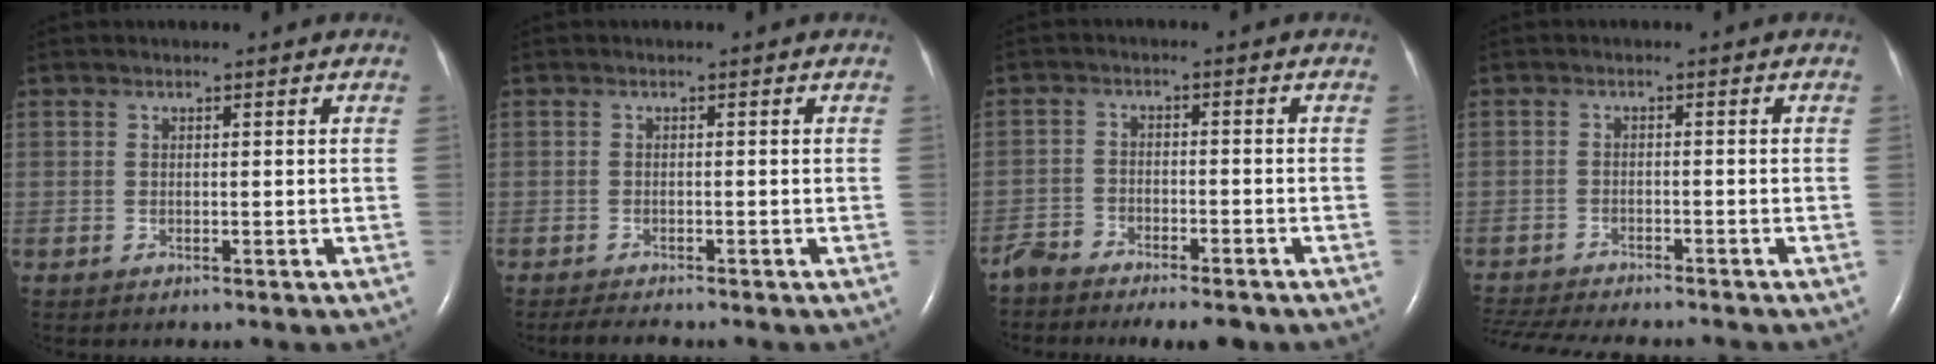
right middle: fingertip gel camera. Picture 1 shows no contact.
{"total": 3.2, "force": [-2.8, 0.5, 1.6], "torque": [-0.031, -0.009, -0.041]}
{"total": 8.1, "force": [-7.0, 2.3, 3.2], "torque": [-0.046, -0.002, -0.110]}
{"total": 14.2, "force": [-12.6, 2.7, 5.9], "torque": [-0.132, -0.019, -0.182]}